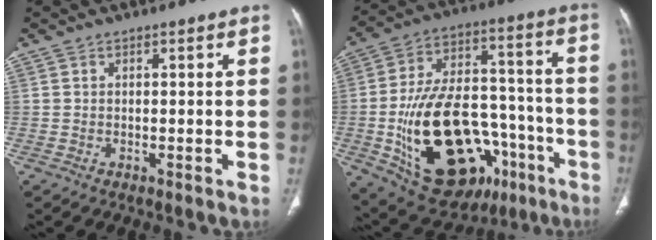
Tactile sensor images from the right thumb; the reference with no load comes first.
{"total": 29.6, "force": [-10.1, 17.0, 22.0], "torque": [-0.382, 0.043, -0.138]}